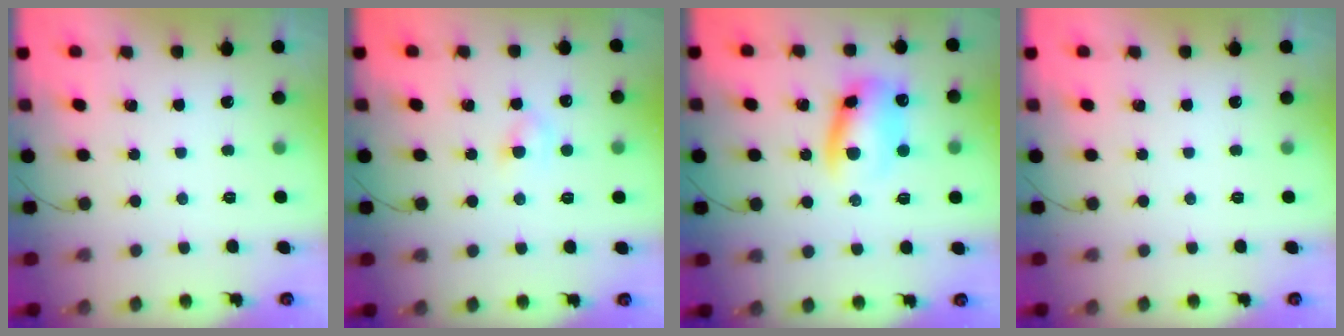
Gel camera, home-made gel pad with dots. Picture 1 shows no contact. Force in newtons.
{"total": 3.3, "press": 3.0, "slide": 1.3}
{"total": 10.4, "press": 10.3, "slide": 1.6}
{"total": 0.0}